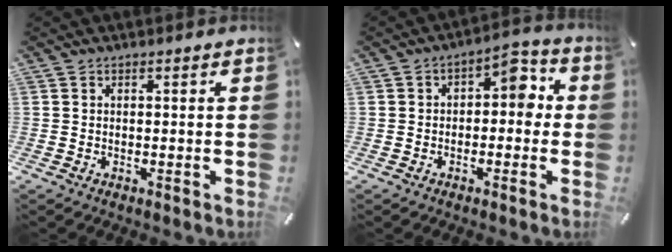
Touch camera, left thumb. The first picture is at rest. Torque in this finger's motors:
{"motor_torque": [0.67, 0.63, 0.29, 0.23, 0.10]}